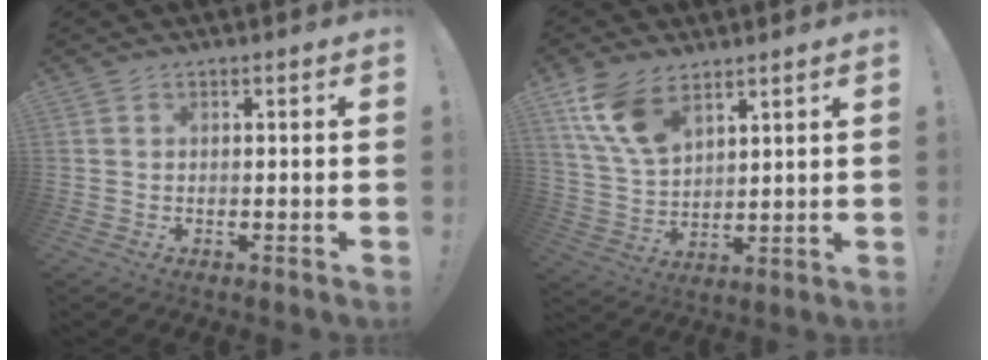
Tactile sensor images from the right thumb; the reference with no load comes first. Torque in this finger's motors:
{"motor_torque": [0.14, 0.29, 0.70, 0.63, 0.05]}